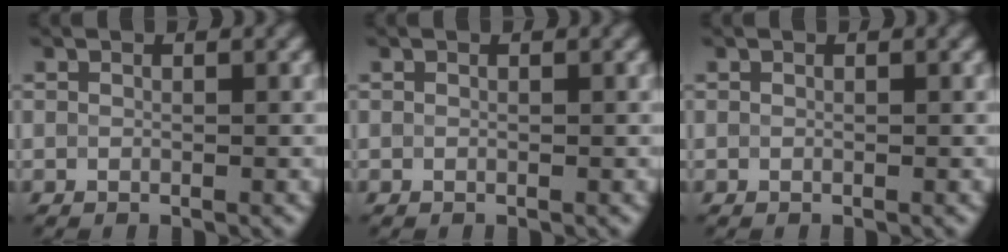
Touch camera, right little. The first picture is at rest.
{"total": 0.0}
{"total": 0.0}